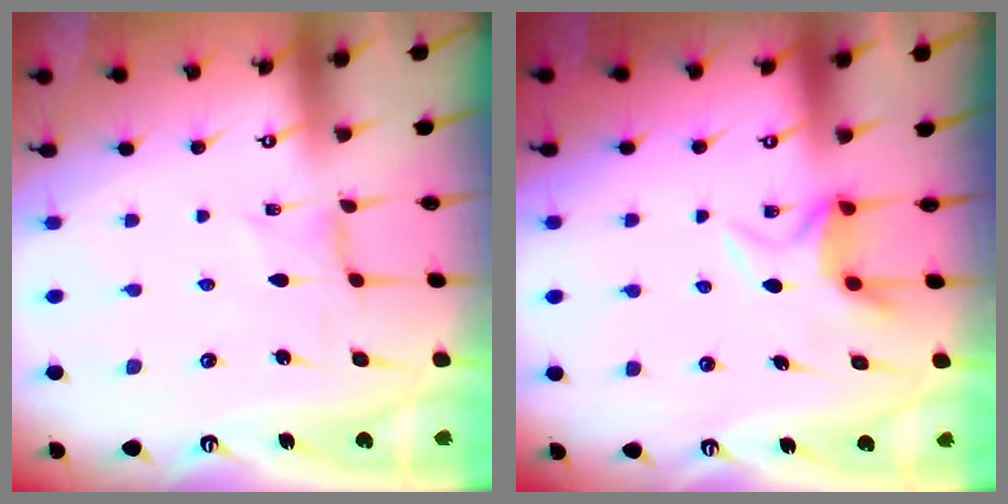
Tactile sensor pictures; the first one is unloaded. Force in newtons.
{"total": 5.6, "press": 5.5, "slide": 1.0}